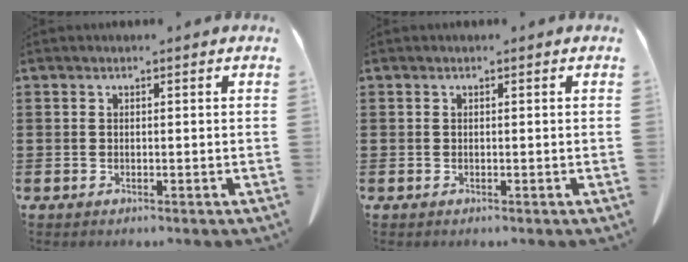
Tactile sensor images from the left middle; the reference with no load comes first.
{"total": 0.0}